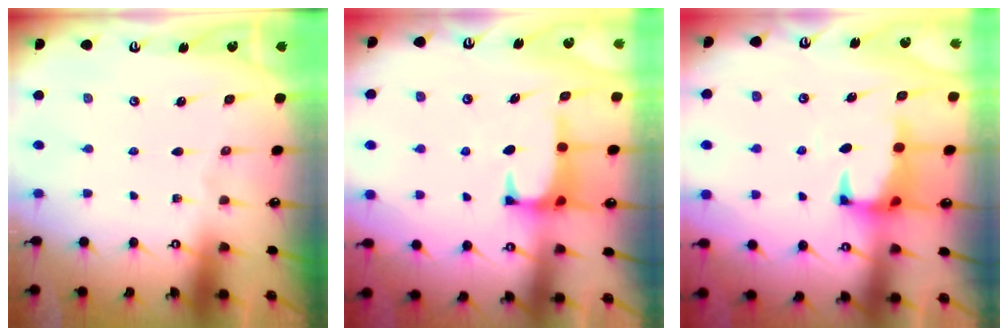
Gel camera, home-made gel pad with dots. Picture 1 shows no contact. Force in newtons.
{"total": 0.7, "press": 0.0, "slide": 0.7}
{"total": 1.2, "press": 0.8, "slide": 1.0}